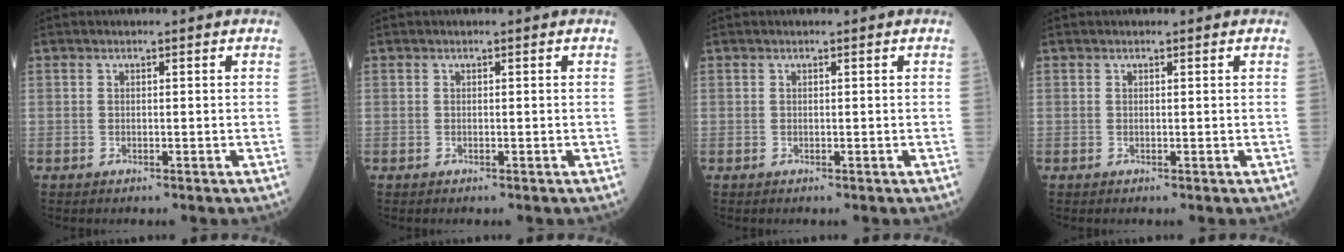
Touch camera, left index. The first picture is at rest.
{"total": 0.0}
{"total": 0.0}
{"total": 0.0}